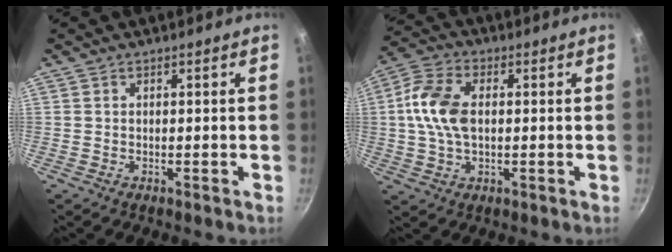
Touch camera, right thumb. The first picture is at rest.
{"total": 10.6, "force": [0.7, 6.6, 8.4], "torque": [-0.163, 0.018, 0.004]}